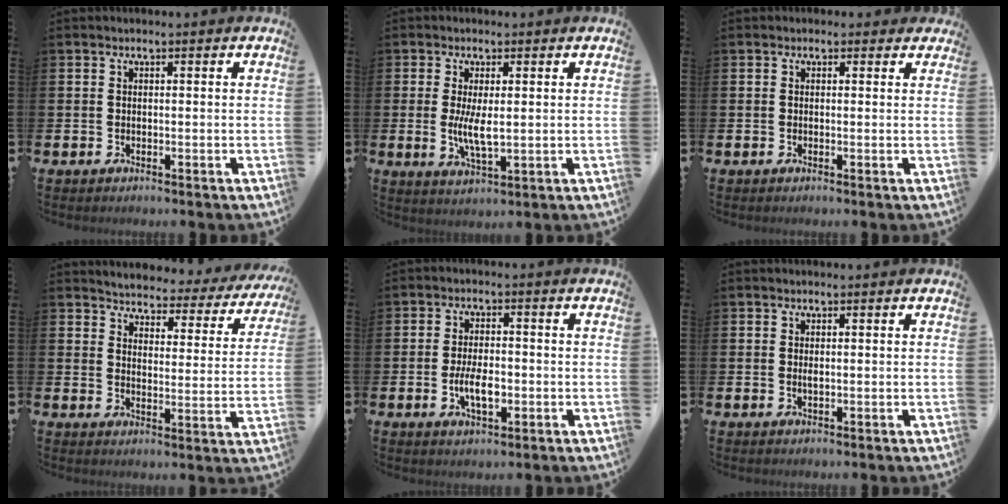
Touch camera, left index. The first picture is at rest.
{"total": 4.5, "force": [0.6, 1.5, 4.2], "torque": [-0.073, -0.001, 0.009]}
{"total": 0.7, "force": [0.2, 0.6, 0.2], "torque": [0.003, 0.006, 0.001]}
{"total": 3.1, "force": [2.9, 0.9, 0.2], "torque": [-0.030, -0.032, 0.042]}
{"total": 4.4, "force": [-0.9, 2.2, 3.8], "torque": [-0.059, 0.002, -0.017]}
{"total": 0.7, "force": [0.2, 0.2, 0.6], "torque": [-0.013, 0.001, 0.003]}